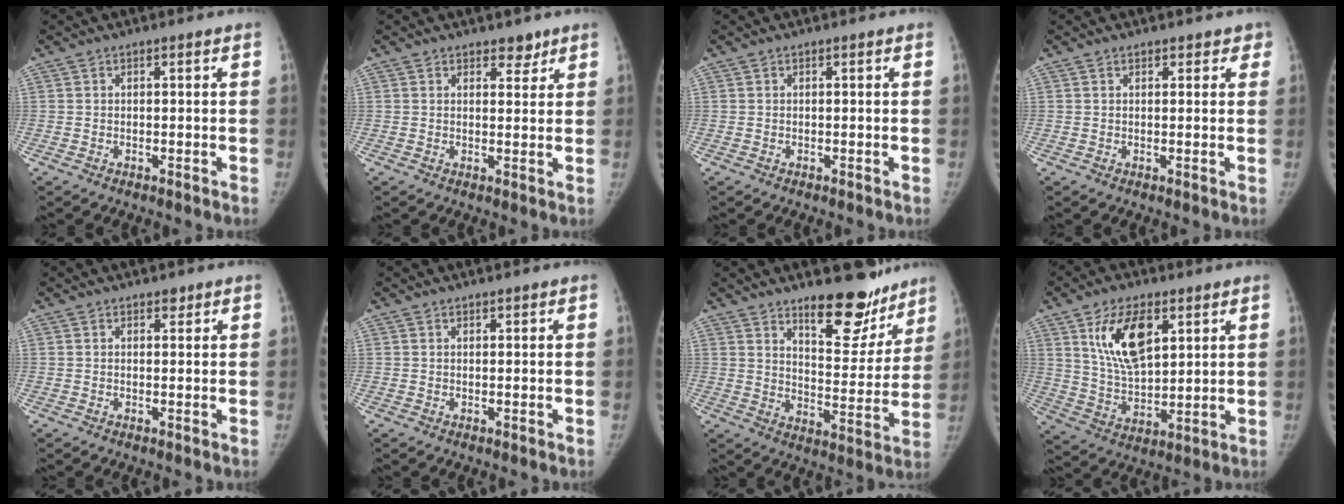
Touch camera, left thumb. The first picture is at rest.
{"total": 2.6, "force": [2.0, 1.4, 0.9], "torque": [0.006, -0.013, 0.027]}
{"total": 0.0}
{"total": 2.1, "force": [1.5, 1.3, 0.6], "torque": [0.023, -0.003, 0.010]}
{"total": 1.1, "force": [0.8, 0.6, 0.4], "torque": [0.001, -0.005, 0.009]}
{"total": 0.5, "force": [0.4, 0.2, 0.1], "torque": [-0.002, -0.004, 0.006]}
{"total": 14.7, "force": [11.1, 5.8, 7.8], "torque": [-0.052, -0.090, 0.165]}
{"total": 13.5, "force": [5.8, 6.9, 10.1], "torque": [-0.158, -0.027, 0.116]}